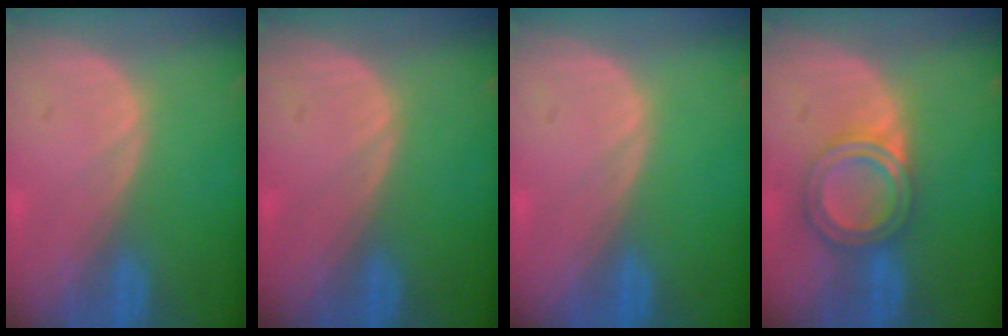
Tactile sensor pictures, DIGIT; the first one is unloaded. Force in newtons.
{"total": 0.0}
{"total": 0.0}
{"total": 5.9, "press": 5.4, "slide": 2.4}